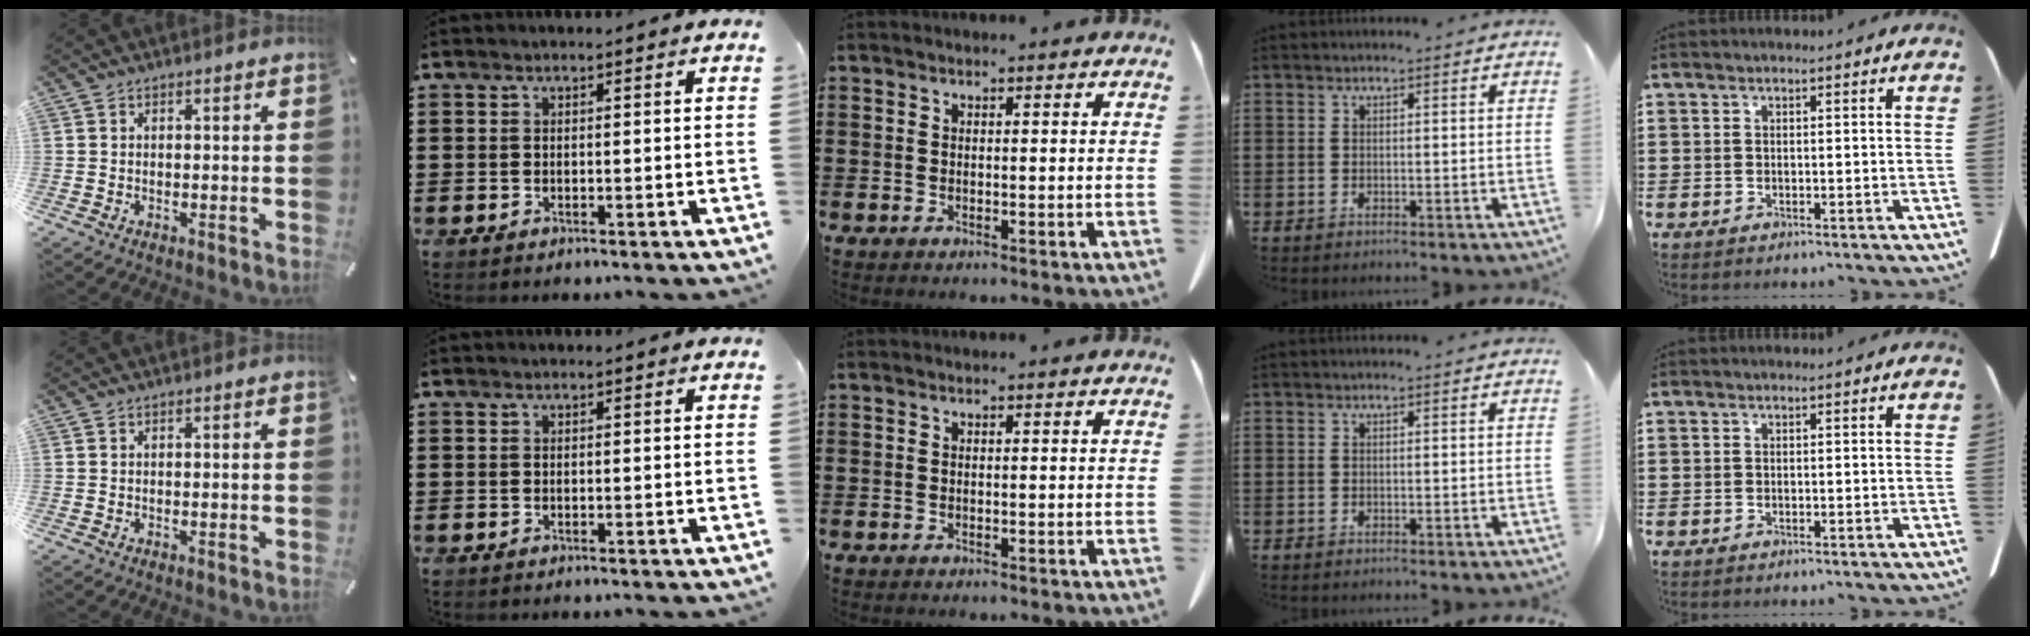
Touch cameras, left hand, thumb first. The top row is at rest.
{}